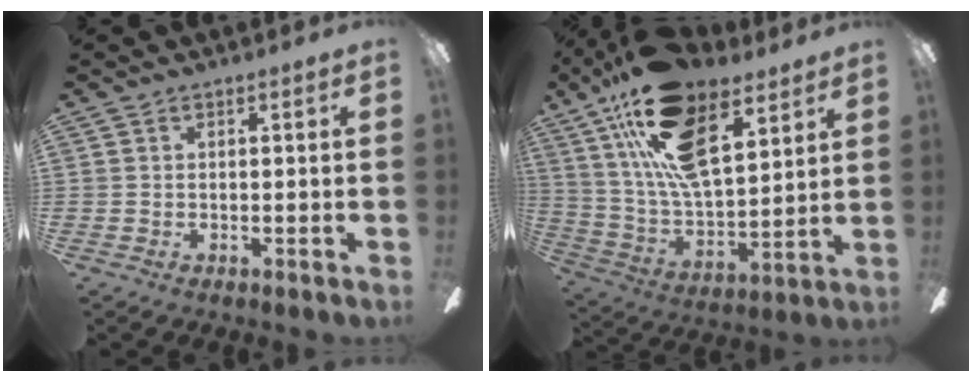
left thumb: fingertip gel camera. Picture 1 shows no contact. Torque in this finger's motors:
{"motor_torque": [1.83, 1.84, 1.35, -1.42, 0.52]}